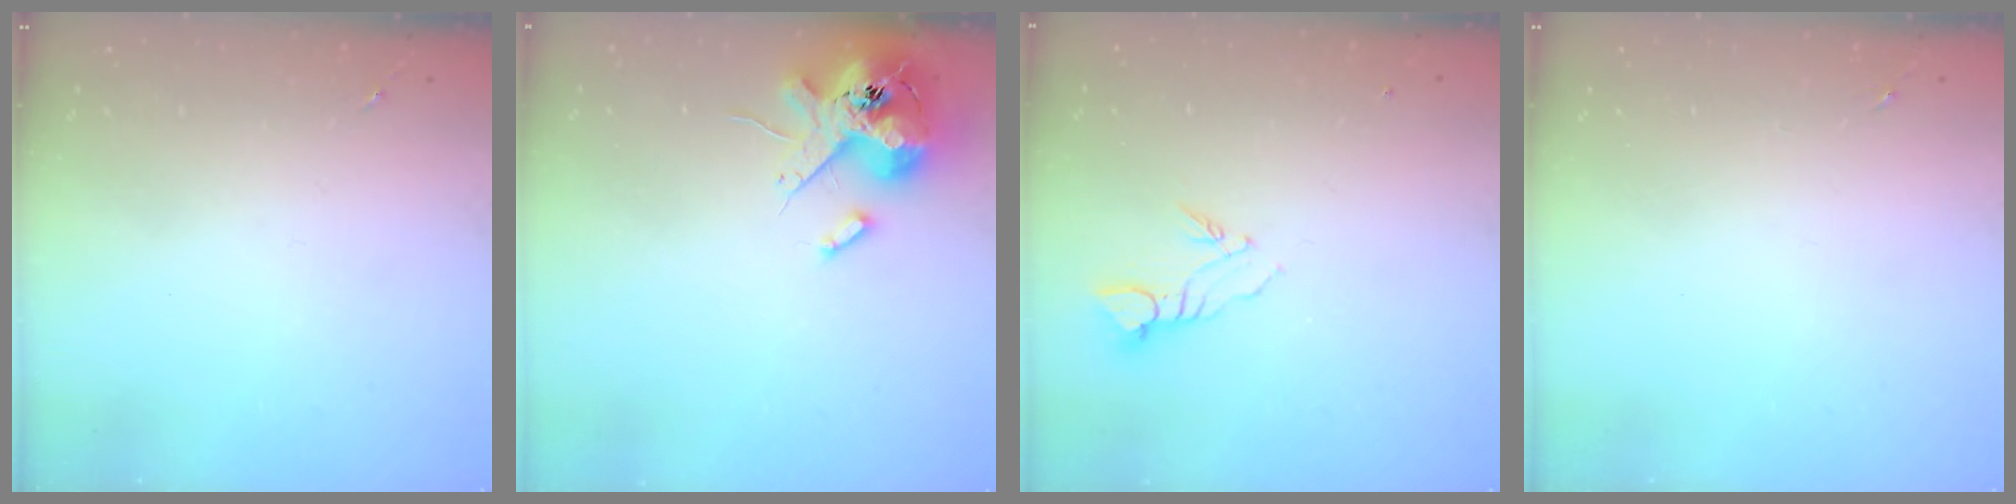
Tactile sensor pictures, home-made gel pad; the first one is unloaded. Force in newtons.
{"total": 14.9, "press": 14.7, "slide": 2.3}
{"total": 4.2, "press": 4.2, "slide": 0.1}
{"total": 0.0}